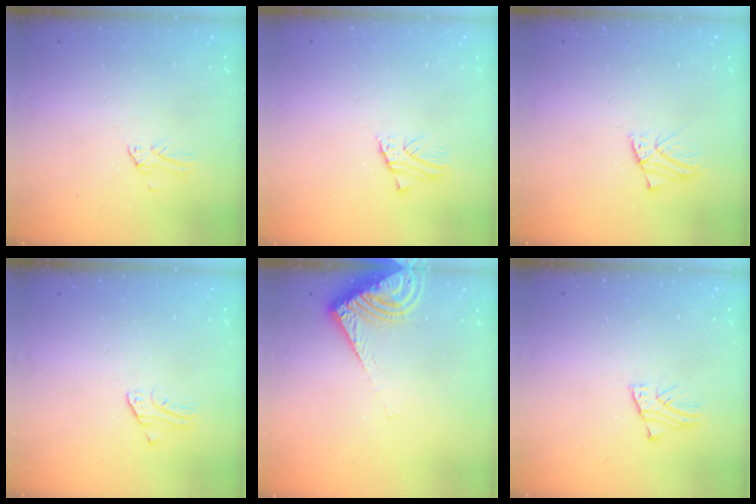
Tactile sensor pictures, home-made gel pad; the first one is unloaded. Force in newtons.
{"total": 1.4, "press": 1.4, "slide": 0.0}
{"total": 1.7, "press": 1.7, "slide": 0.2}
{"total": 2.2, "press": 2.2, "slide": 0.3}
{"total": 9.7, "press": 9.7, "slide": 0.8}
{"total": 1.6, "press": 1.6, "slide": 0.2}